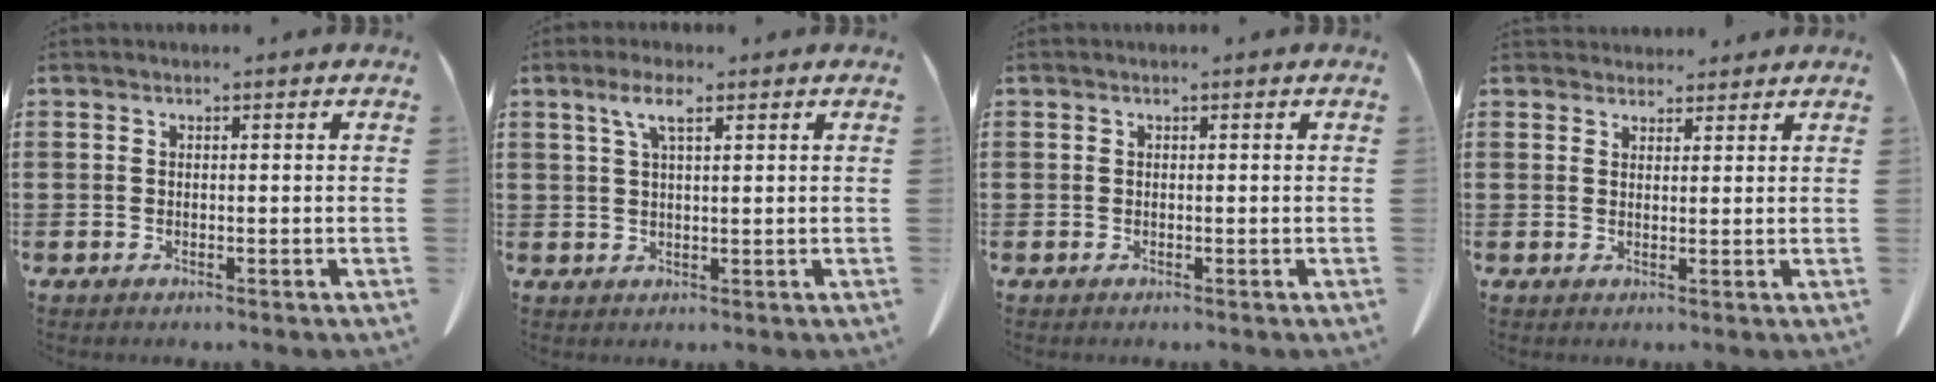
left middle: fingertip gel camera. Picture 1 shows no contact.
{"total": 4.2, "force": [2.3, 1.0, 3.4], "torque": [-0.074, 0.006, 0.039]}
{"total": 0.0}
{"total": 2.6, "force": [2.5, 0.8, 0.1], "torque": [-0.009, -0.004, 0.049]}